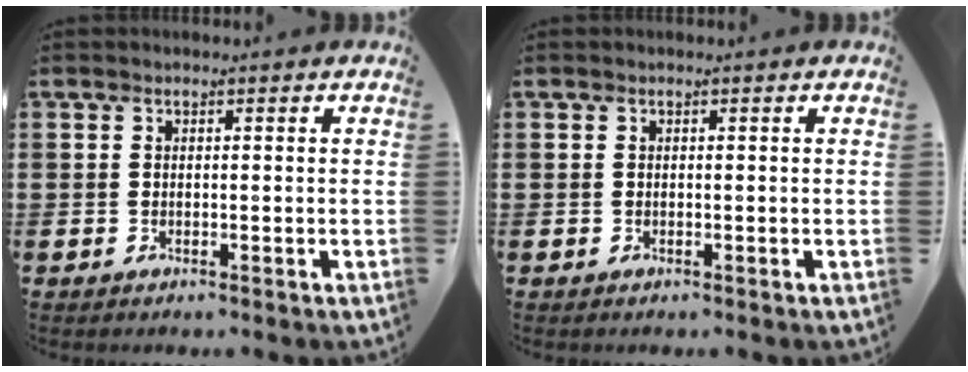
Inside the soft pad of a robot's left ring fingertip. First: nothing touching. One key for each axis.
{"total": 0.0}